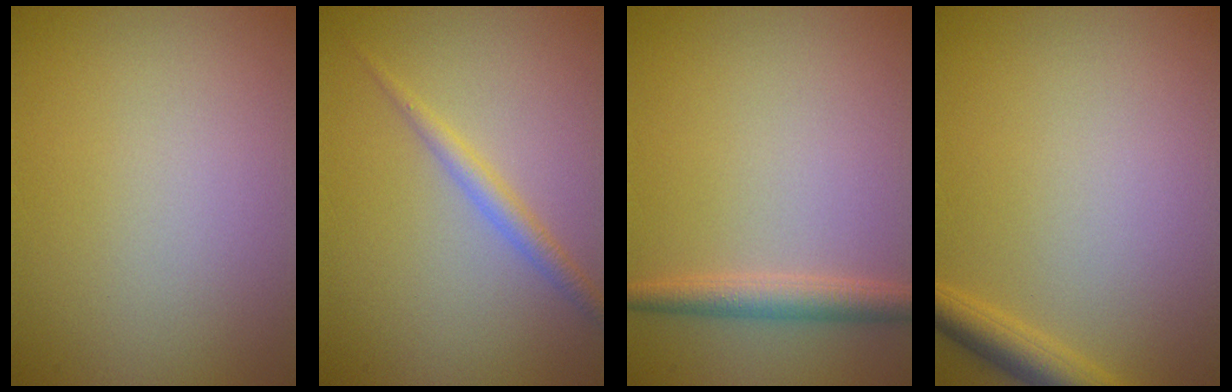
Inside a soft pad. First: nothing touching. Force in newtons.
{"total": 1.7, "press": 1.7, "slide": 0.0}
{"total": 2.3, "press": 2.3, "slide": 0.1}
{"total": 2.5, "press": 2.5, "slide": 0.1}